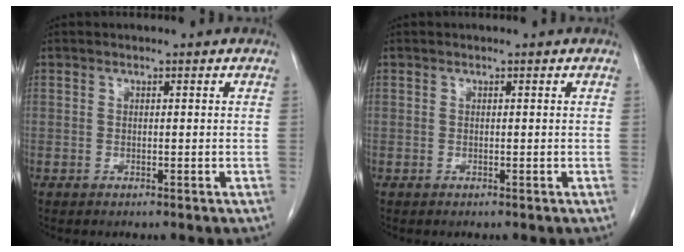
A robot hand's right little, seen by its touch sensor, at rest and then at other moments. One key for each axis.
{"total": 0.0}